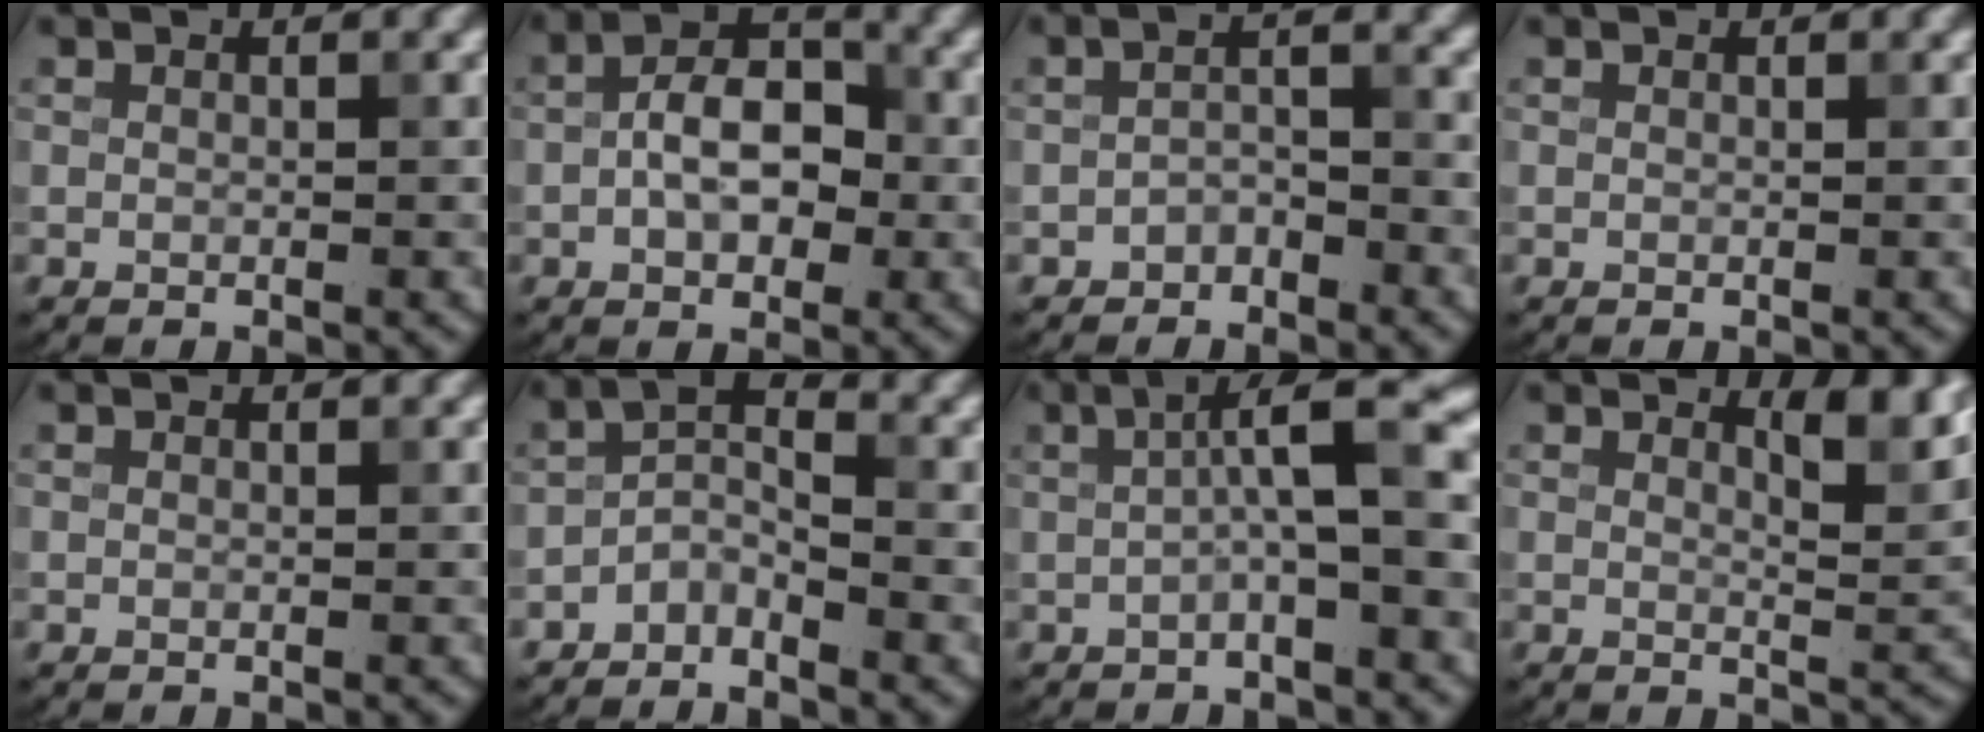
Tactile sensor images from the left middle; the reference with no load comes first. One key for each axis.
{"total": 5.2, "fx": -1.0, "fy": 3.0, "fz": 4.1, "tx": -0.066, "ty": 0.011, "tz": -0.021}
{"total": 2.0, "fx": -1.6, "fy": 0.9, "fz": 0.8, "tx": -0.016, "ty": 0.010, "tz": -0.032}
{"total": 0.0}
{"total": 0.0}
{"total": 2.4, "fx": -2.0, "fy": 0.8, "fz": 1.2, "tx": -0.023, "ty": 0.016, "tz": -0.043}
{"total": 5.1, "fx": -0.3, "fy": 0.7, "fz": 5.0, "tx": -0.085, "ty": 0.023, "tz": -0.012}
{"total": 3.7, "fx": 2.5, "fy": 1.0, "fz": 2.5, "tx": -0.032, "ty": -0.004, "tz": 0.037}